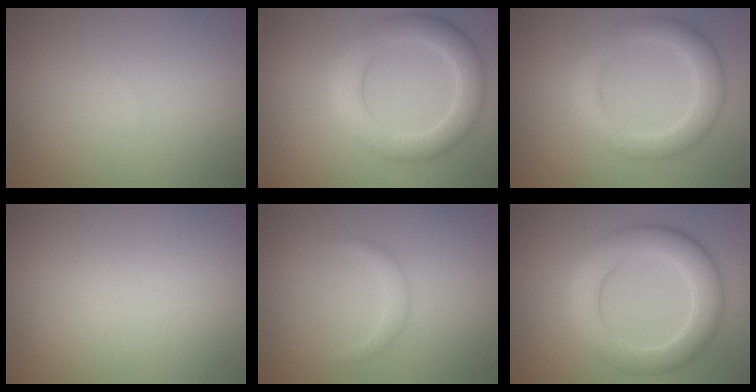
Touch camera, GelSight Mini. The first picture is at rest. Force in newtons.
{"total": 4.9, "press": 4.9, "slide": 0.2}
{"total": 4.1, "press": 4.1, "slide": 0.3}
{"total": 0.0}
{"total": 1.2, "press": 1.1, "slide": 0.1}
{"total": 6.0, "press": 6.0, "slide": 0.4}